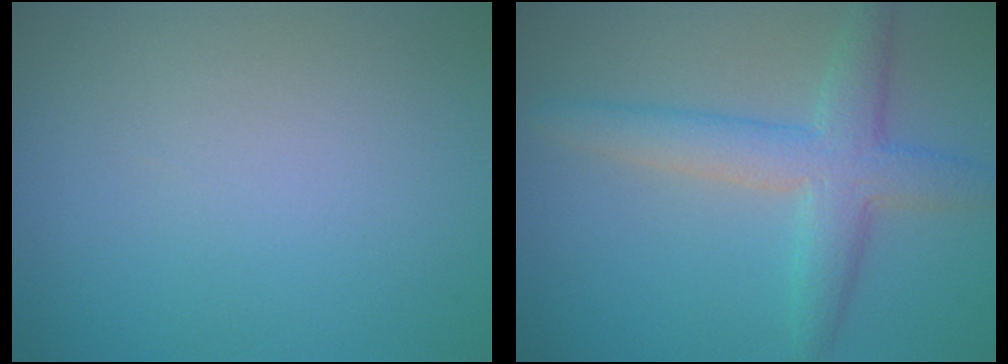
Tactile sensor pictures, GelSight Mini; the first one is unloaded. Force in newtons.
{"total": 4.8, "press": 4.8, "slide": 0.1}